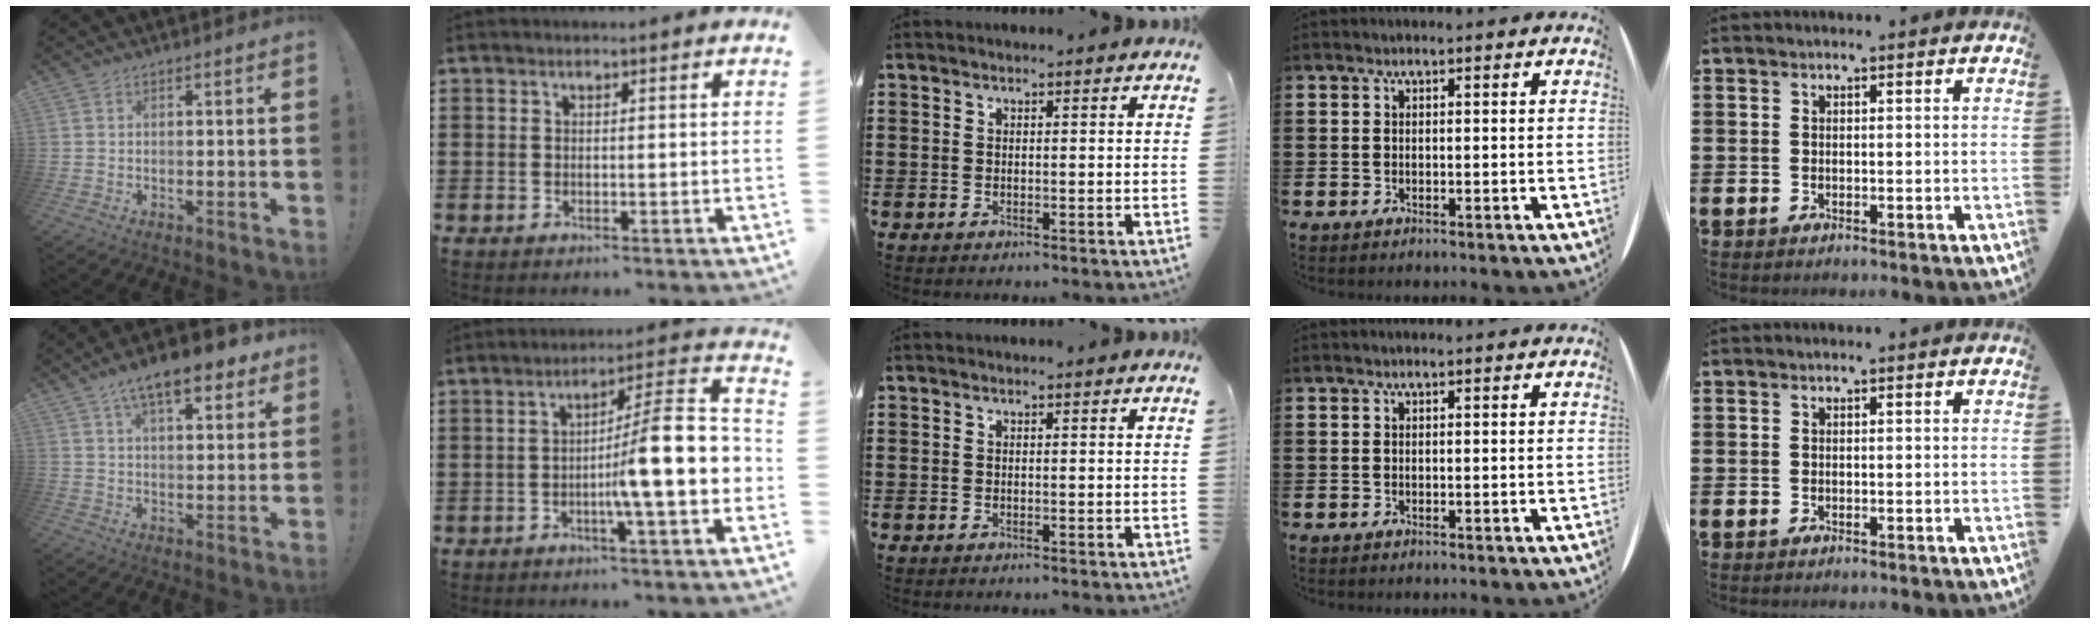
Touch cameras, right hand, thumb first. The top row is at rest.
{"thumb": {"total": 12.6, "force": [8.0, 4.3, 8.6], "torque": [-0.133, -0.040, 0.135]}, "index": {"total": 12.0, "force": [-2.1, 1.1, 11.8], "torque": [-0.184, -0.026, -0.044]}}